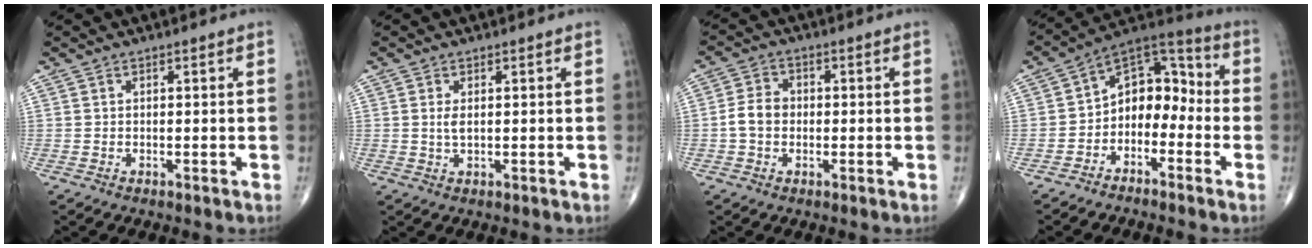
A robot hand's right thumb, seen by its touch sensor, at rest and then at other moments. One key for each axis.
{"total": 1.8, "fx": 0.3, "fy": 0.8, "fz": 1.6, "tx": -0.034, "ty": -0.001, "tz": 0.008}
{"total": 4.7, "fx": -0.6, "fy": 3.7, "fz": 2.8, "tx": -0.050, "ty": 0.015, "tz": -0.018}
{"total": 11.1, "fx": -2.9, "fy": 7.8, "fz": 7.3, "tx": -0.075, "ty": 0.066, "tz": -0.068}